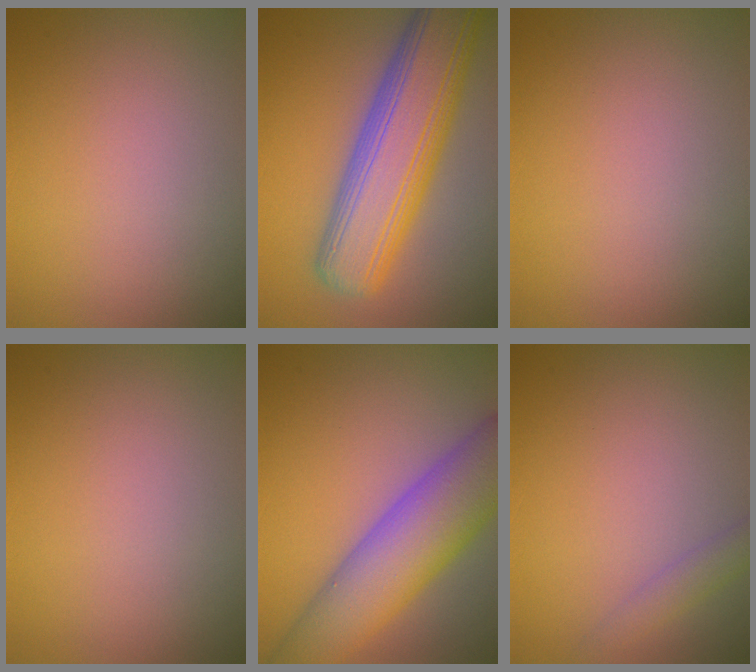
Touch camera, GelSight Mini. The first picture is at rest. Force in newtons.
{"total": 10.8, "press": 10.8, "slide": 0.4}
{"total": 0.0}
{"total": 0.0}
{"total": 9.4, "press": 9.4, "slide": 0.2}
{"total": 1.6, "press": 1.6, "slide": 0.0}